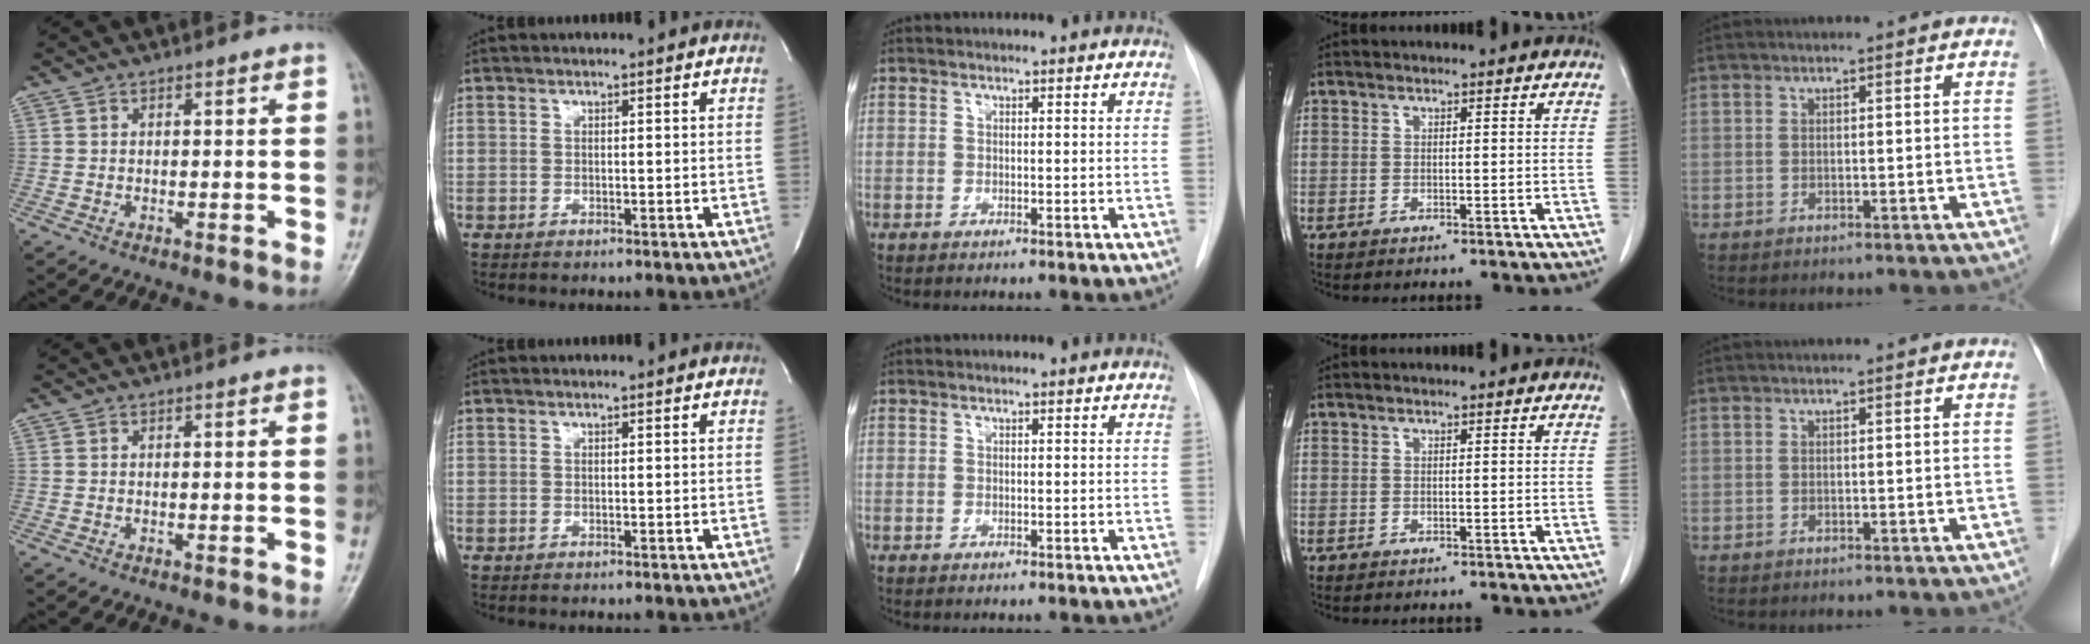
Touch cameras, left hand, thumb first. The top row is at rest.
{}